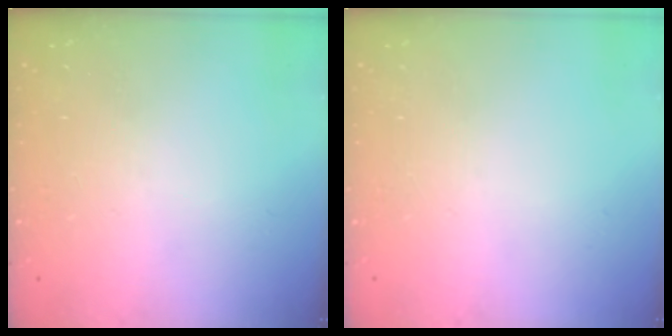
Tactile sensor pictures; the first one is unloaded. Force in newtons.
{"total": 0.0}